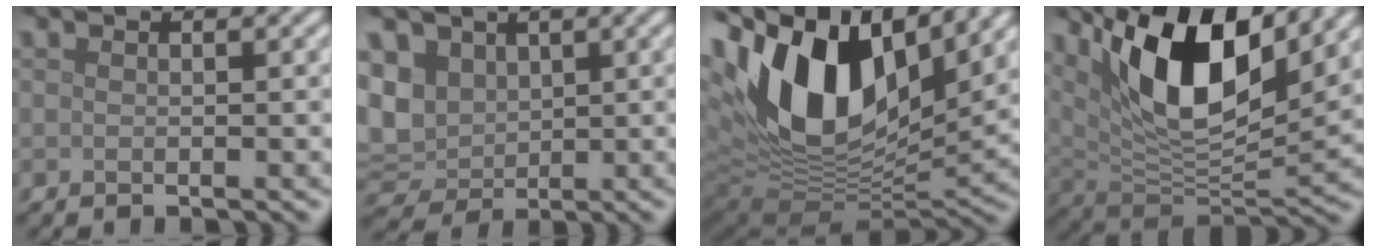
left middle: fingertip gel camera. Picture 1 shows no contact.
{"total": 5.3, "force": [1.4, 4.3, 2.9], "torque": [-0.079, 0.001, 0.019]}
{"total": 15.7, "force": [5.6, 8.5, 12.0], "torque": [-0.233, 0.013, 0.100]}
{"total": 11.7, "force": [5.6, 4.5, 9.2], "torque": [-0.161, -0.005, 0.107]}